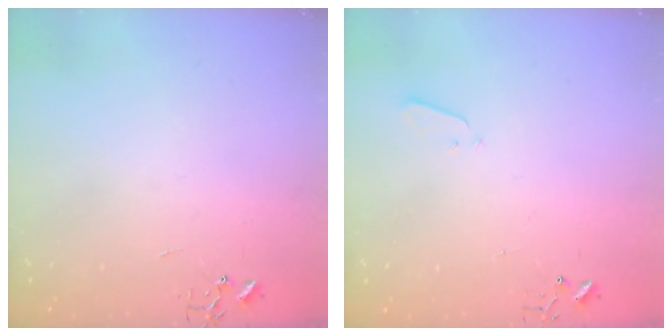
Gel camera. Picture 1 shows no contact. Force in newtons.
{"total": 2.1, "press": 2.1, "slide": 0.3}